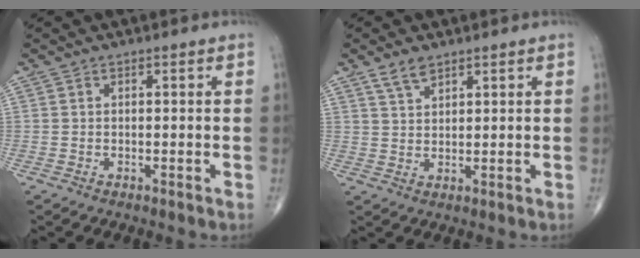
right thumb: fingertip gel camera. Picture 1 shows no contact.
{"total": 3.7, "force": [2.7, 1.7, 1.9], "torque": [-0.031, -0.011, 0.055]}